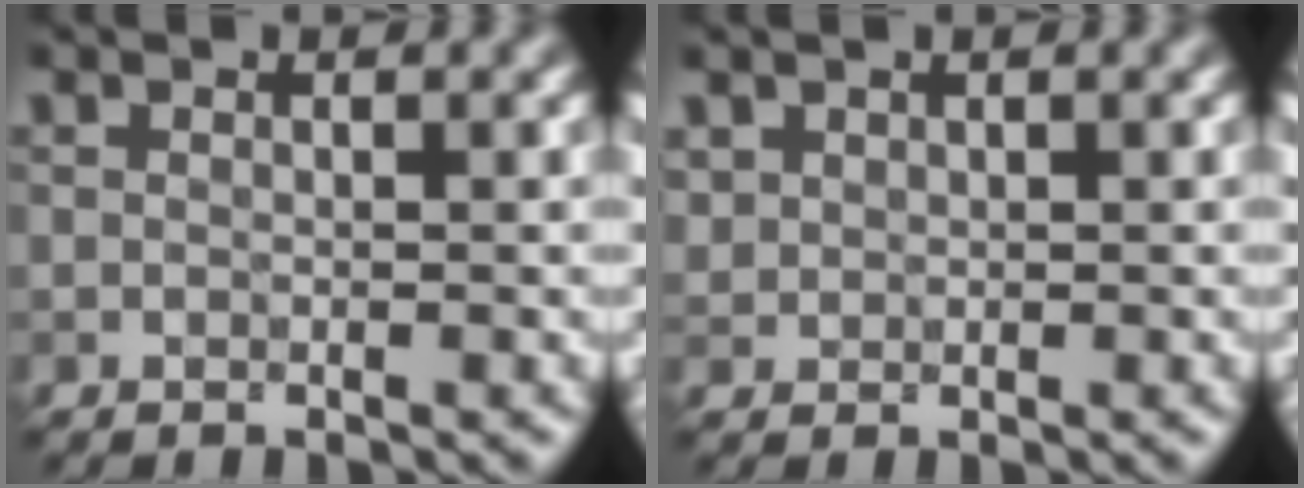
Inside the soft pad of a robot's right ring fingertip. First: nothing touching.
{"total": 0.9, "force": [0.4, 0.7, -0.3], "torque": [0.012, 0.001, 0.006]}